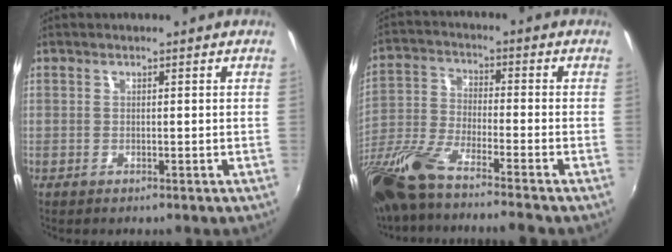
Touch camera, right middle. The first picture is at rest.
{"total": 16.7, "force": [-13.5, 0.6, 9.7], "torque": [-0.203, -0.054, -0.257]}